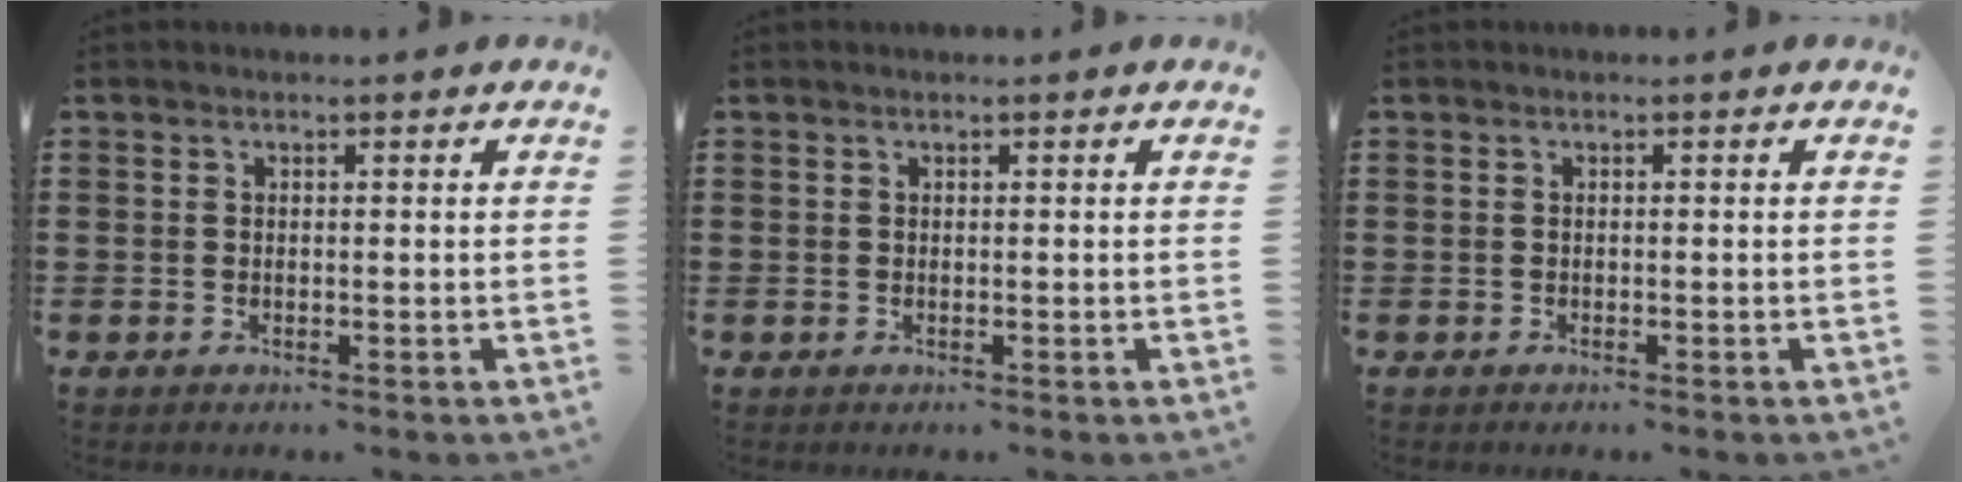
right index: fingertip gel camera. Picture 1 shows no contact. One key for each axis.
{"total": 0.0}
{"total": 0.0}